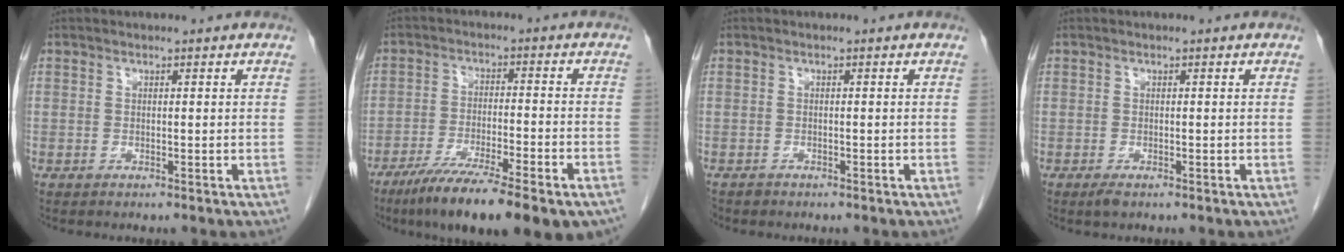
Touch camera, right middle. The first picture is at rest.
{"total": 17.4, "force": [-12.5, 2.3, 11.9], "torque": [-0.145, -0.030, -0.195]}
{"total": 0.7, "force": [-0.6, 0.4, 0.0], "torque": [-0.008, 0.001, -0.011]}
{"total": 1.2, "force": [-0.8, 0.4, 0.8], "torque": [-0.018, -0.003, -0.010]}